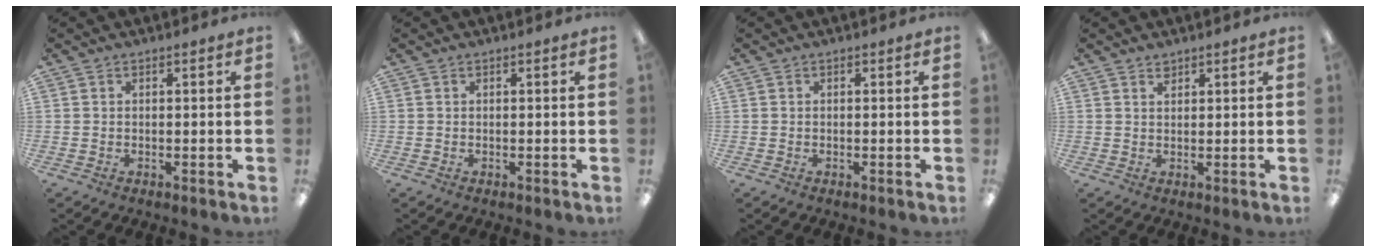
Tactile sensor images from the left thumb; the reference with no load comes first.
{"total": 0.0}
{"total": 0.0}
{"total": 1.4, "force": [1.3, 0.5, 0.4], "torque": [-0.010, -0.002, 0.025]}